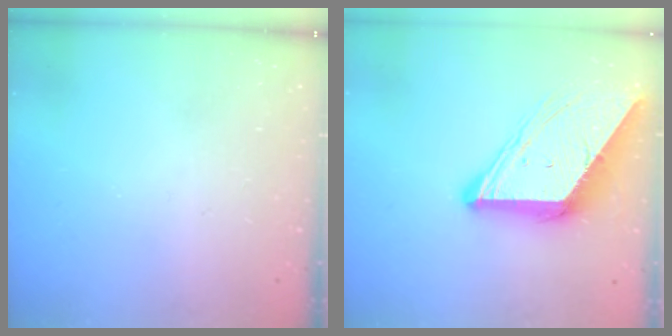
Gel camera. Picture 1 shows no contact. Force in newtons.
{"total": 10.9, "press": 10.8, "slide": 1.0}